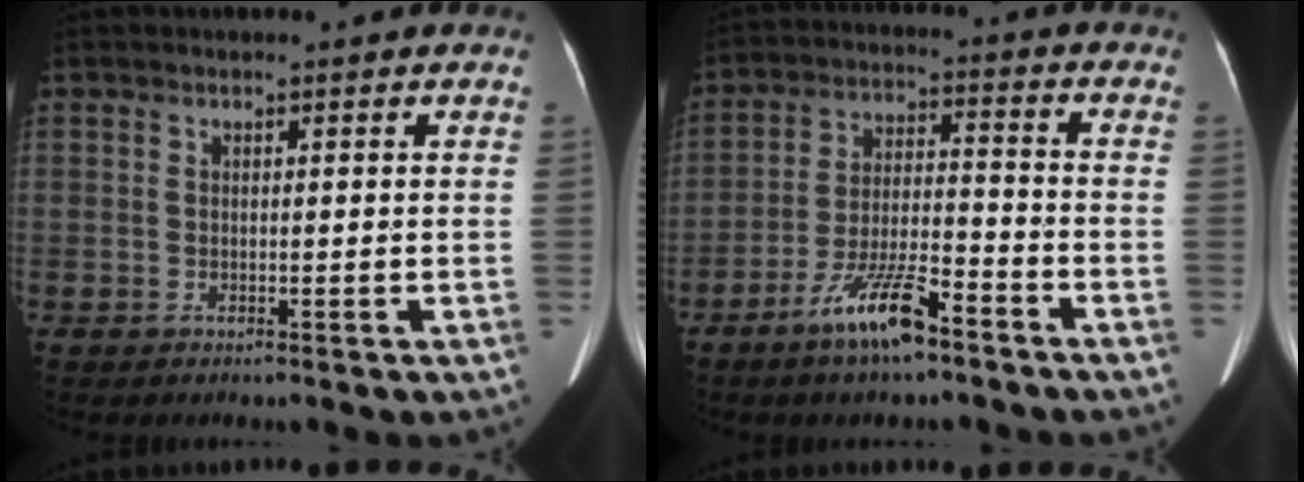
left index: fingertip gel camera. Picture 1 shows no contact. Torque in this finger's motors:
{"motor_torque": [1.12, 1.02, 0.49, 0.10]}